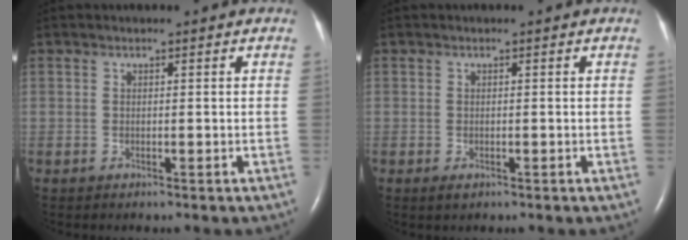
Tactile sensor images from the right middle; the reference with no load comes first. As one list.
[{"total": 0.9, "force": [-0.5, 0.5, 0.7], "torque": [-0.014, -0.002, -0.003]}]